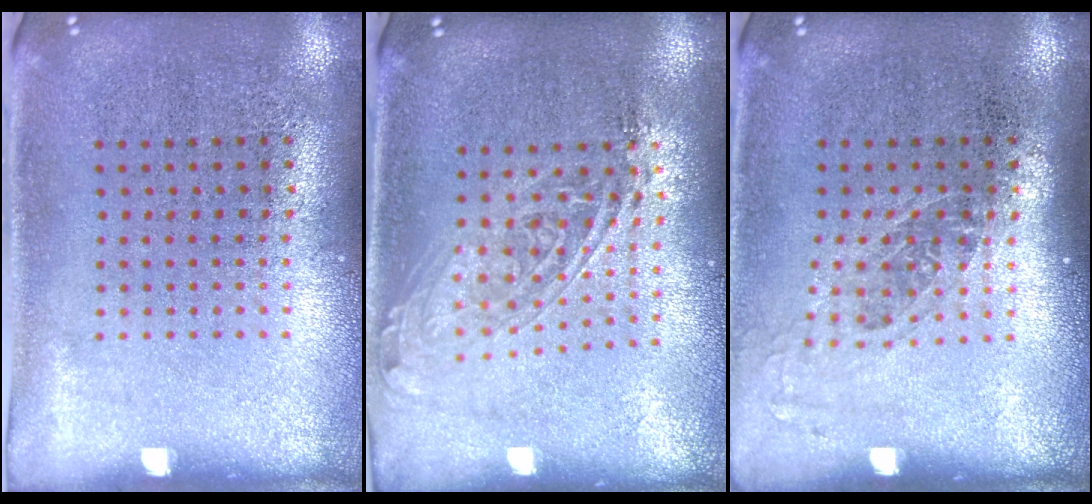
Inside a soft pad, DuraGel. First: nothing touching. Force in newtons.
{"total": 1.7, "press": 1.4, "slide": 0.9}
{"total": 1.2, "press": 1.0, "slide": 0.7}